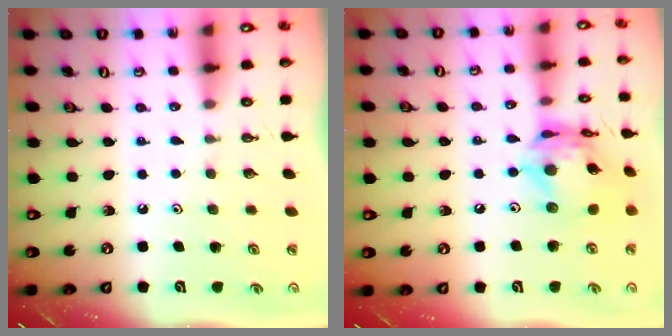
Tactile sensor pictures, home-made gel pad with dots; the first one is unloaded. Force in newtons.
{"total": 14.8, "press": 14.7, "slide": 1.3}